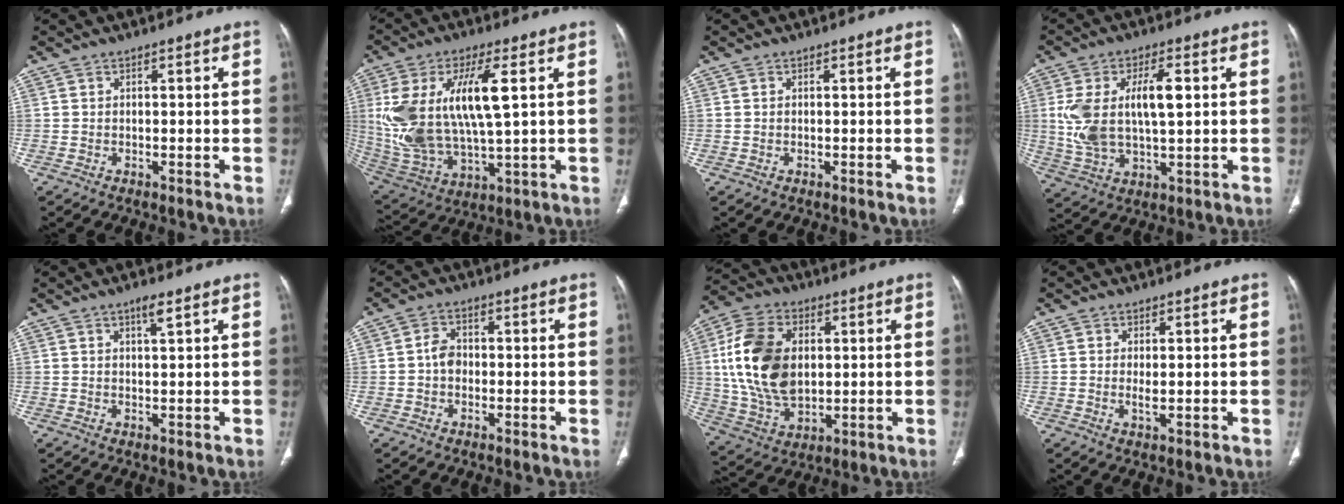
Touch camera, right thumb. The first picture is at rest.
{"total": 20.3, "force": [4.1, 7.9, 18.2], "torque": [-0.380, -0.011, 0.088]}
{"total": 0.0}
{"total": 13.6, "force": [2.0, 6.2, 11.9], "torque": [-0.241, 0.007, 0.047]}
{"total": 2.3, "force": [1.4, 0.2, 1.8], "torque": [-0.033, -0.010, 0.024]}
{"total": 3.2, "force": [-0.5, 2.6, 1.9], "torque": [-0.022, 0.010, -0.016]}
{"total": 18.4, "force": [2.6, 12.0, 13.7], "torque": [-0.251, -0.006, 0.056]}
{"total": 1.8, "force": [0.0, 0.7, 1.7], "torque": [-0.035, -0.006, 0.002]}